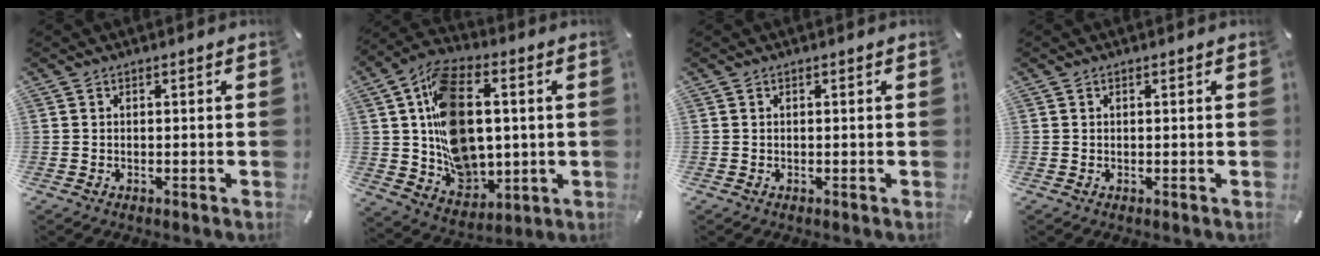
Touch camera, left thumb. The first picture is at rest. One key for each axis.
{"total": 18.2, "fx": 2.4, "fy": 13.4, "fz": 12.0, "tx": -0.214, "ty": -0.011, "tz": 0.050}
{"total": 0.0}
{"total": 0.0}